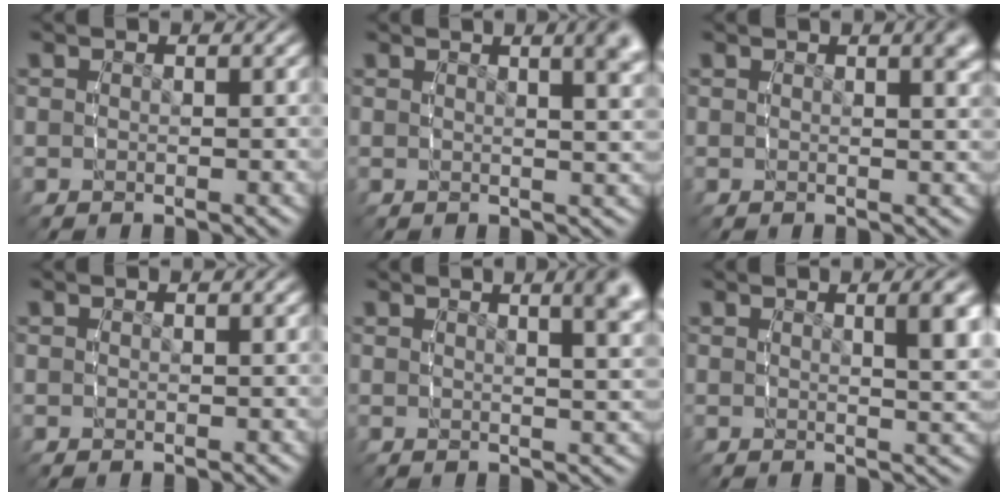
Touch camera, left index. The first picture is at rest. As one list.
[{"total": 4.4, "force": [2.3, 0.8, 3.6], "torque": [-0.036, 0.008, 0.035]}, {"total": 1.8, "force": [0.9, -0.2, 1.5], "torque": [-0.016, -0.001, 0.017]}, {"total": 0.0}, {"total": 5.4, "force": [2.7, 1.2, 4.5], "torque": [-0.042, 0.010, 0.040]}, {"total": 3.1, "force": [1.1, 0.0, 2.8], "torque": [-0.036, -0.004, 0.023]}]